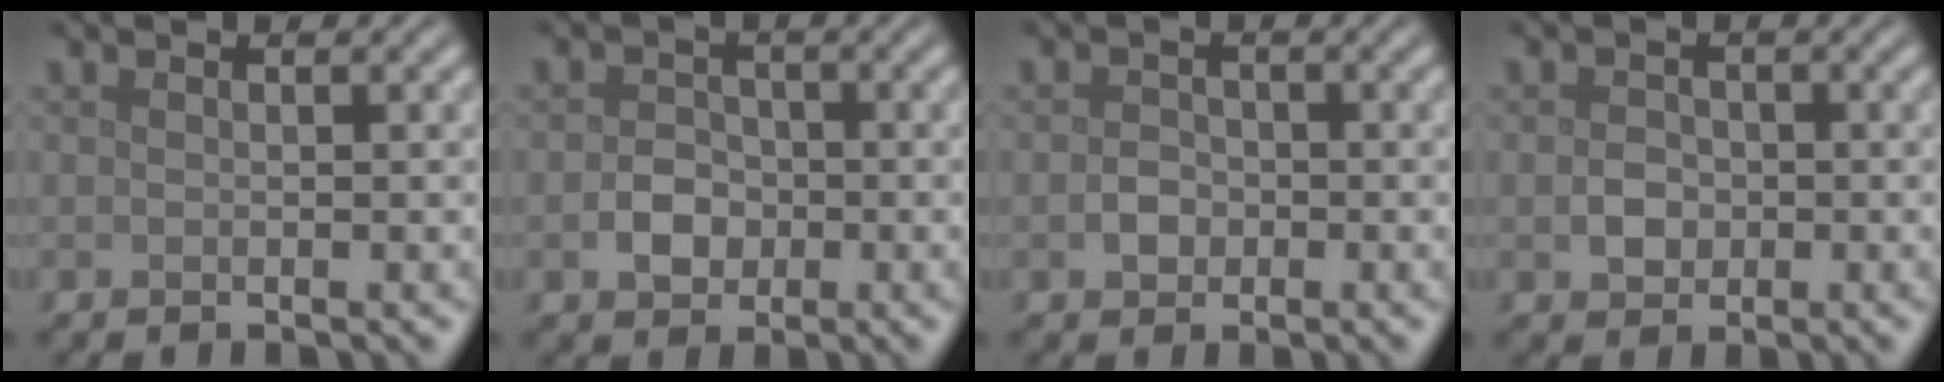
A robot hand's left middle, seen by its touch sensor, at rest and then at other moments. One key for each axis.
{"total": 2.4, "fx": -0.7, "fy": 2.0, "fz": 1.1, "tx": -0.014, "ty": 0.000, "tz": -0.018}
{"total": 1.6, "fx": -0.5, "fy": 1.3, "fz": 0.7, "tx": -0.010, "ty": 0.000, "tz": -0.012}
{"total": 1.8, "fx": -0.3, "fy": 1.6, "fz": 0.8, "tx": -0.012, "ty": -0.001, "tz": -0.010}